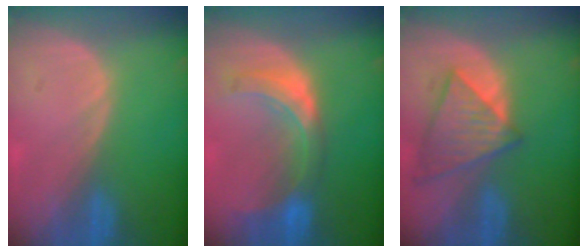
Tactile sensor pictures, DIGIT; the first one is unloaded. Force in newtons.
{"total": 8.0, "press": 7.0, "slide": 3.8}
{"total": 7.9, "press": 7.1, "slide": 3.4}